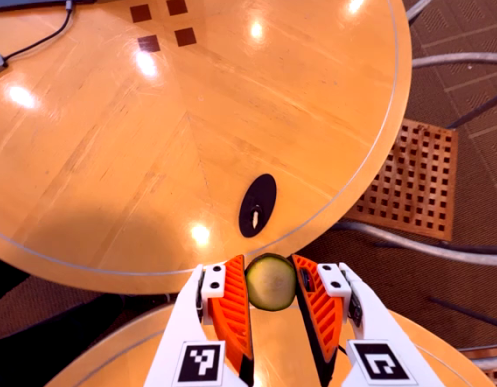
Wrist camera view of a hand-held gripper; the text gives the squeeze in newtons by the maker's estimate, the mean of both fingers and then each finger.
{"total": 8.9, "left": 9.0, "right": 8.7}